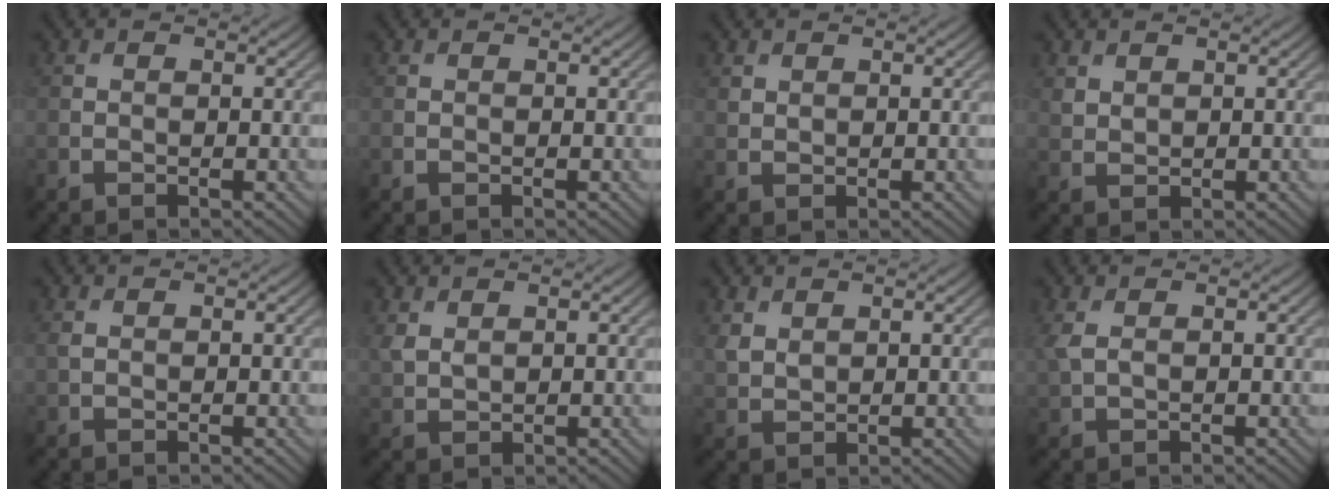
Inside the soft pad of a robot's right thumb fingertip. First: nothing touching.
{"total": 0.0}
{"total": 1.0, "force": [0.8, 0.5, 0.3], "torque": [-0.011, -0.003, 0.019]}
{"total": 1.5, "force": [1.1, 0.9, 0.6], "torque": [-0.018, -0.002, 0.026]}
{"total": 0.8, "force": [0.3, 0.3, 0.6], "torque": [-0.021, 0.002, 0.006]}
{"total": 2.2, "force": [1.3, 1.2, 1.3], "torque": [-0.040, -0.003, 0.031]}
{"total": 2.3, "force": [1.4, 1.4, 1.2], "torque": [-0.035, -0.003, 0.033]}
{"total": 2.1, "force": [0.8, 0.9, 1.7], "torque": [-0.053, 0.002, 0.018]}